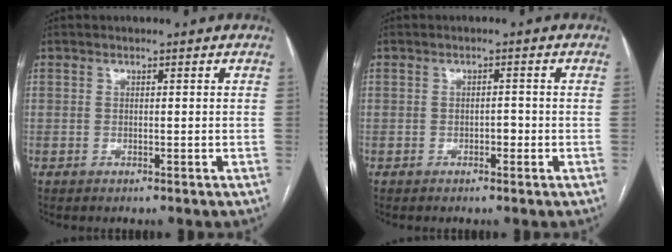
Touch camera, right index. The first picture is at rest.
{"total": 1.3, "force": [-0.5, 0.7, 1.0], "torque": [-0.013, 0.003, -0.008]}